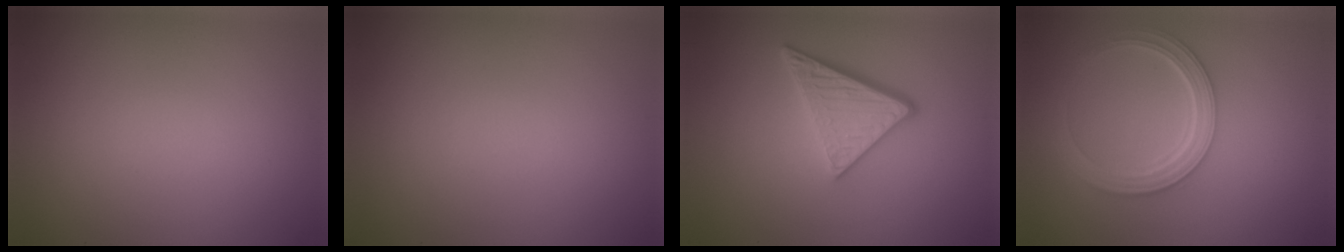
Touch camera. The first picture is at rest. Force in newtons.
{"total": 0.0}
{"total": 3.7, "press": 3.2, "slide": 1.8}
{"total": 4.7, "press": 3.6, "slide": 3.0}